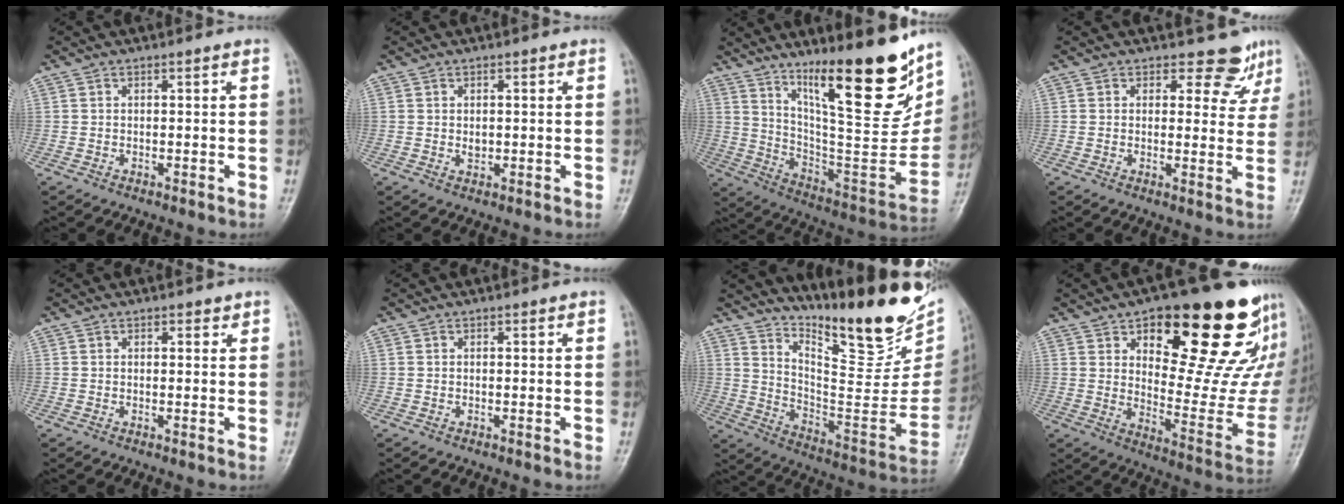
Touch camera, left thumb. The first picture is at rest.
{"total": 1.4, "force": [0.2, 1.1, 0.9], "torque": [-0.010, -0.001, 0.004]}
{"total": 24.5, "force": [15.9, 5.5, 17.8], "torque": [-0.235, -0.092, 0.267]}
{"total": 5.4, "force": [4.4, 3.1, 0.7], "torque": [0.020, -0.034, 0.041]}
{"total": 1.1, "force": [0.7, 0.7, 0.5], "torque": [0.003, -0.003, 0.006]}
{"total": 0.0}
{"total": 27.2, "force": [20.0, 7.9, 16.7], "torque": [-0.213, -0.130, 0.300]}
{"total": 28.2, "force": [16.4, 10.9, 20.2], "torque": [-0.222, -0.068, 0.239]}